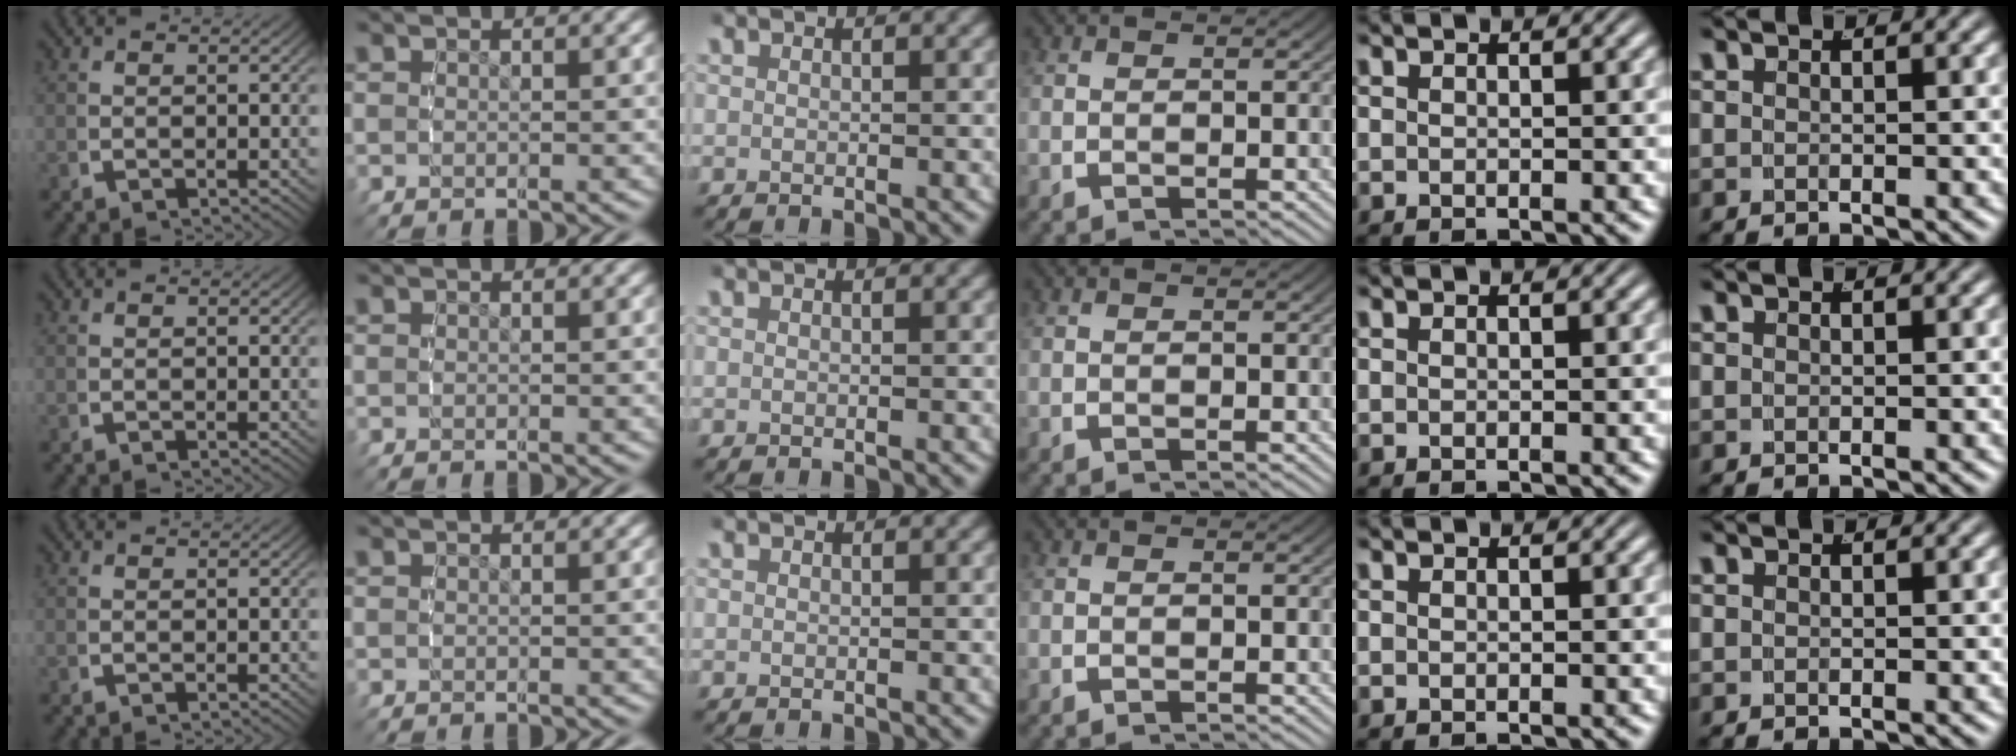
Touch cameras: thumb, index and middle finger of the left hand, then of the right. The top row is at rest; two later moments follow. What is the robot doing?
{"motion": "reach", "object": "paper"}